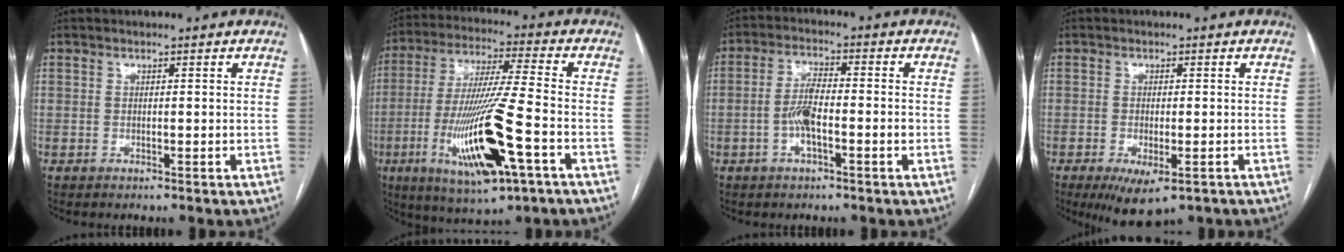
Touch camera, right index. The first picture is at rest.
{"total": 18.0, "force": [-6.2, 1.5, 16.9], "torque": [-0.349, -0.028, -0.106]}
{"total": 5.7, "force": [-1.6, 1.5, 5.3], "torque": [-0.111, 0.011, -0.031]}
{"total": 6.8, "force": [-3.9, 2.5, 5.1], "torque": [-0.075, -0.015, -0.055]}